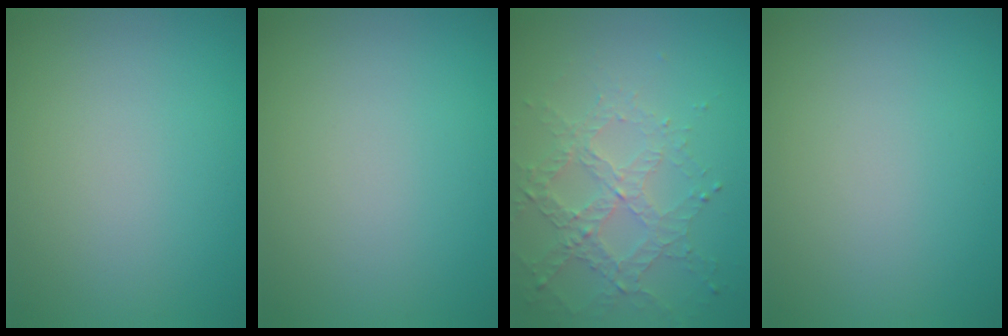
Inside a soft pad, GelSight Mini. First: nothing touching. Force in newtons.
{"total": 0.0}
{"total": 3.2, "press": 2.9, "slide": 1.4}
{"total": 0.0}